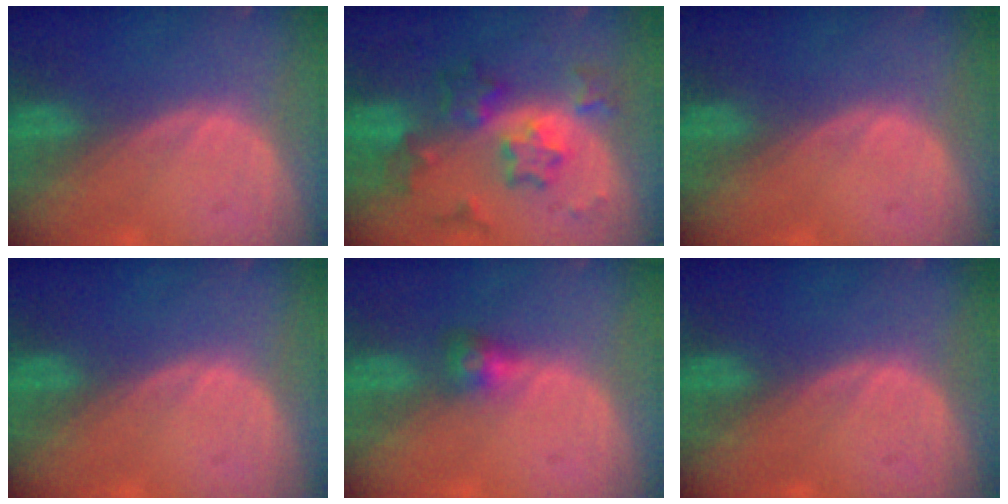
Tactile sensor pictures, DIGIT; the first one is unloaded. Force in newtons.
{"total": 8.3, "press": 8.3, "slide": 0.6}
{"total": 0.0}
{"total": 0.0}
{"total": 2.8, "press": 2.6, "slide": 0.9}
{"total": 0.0}